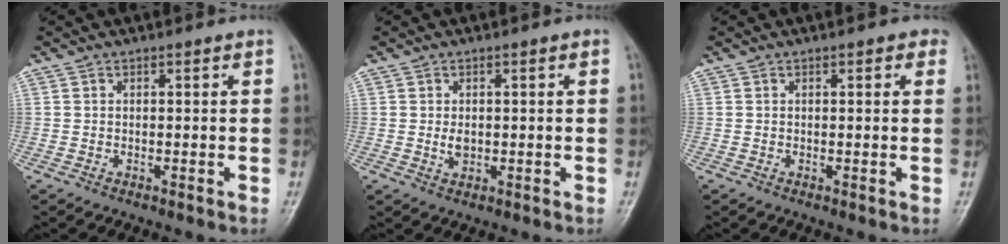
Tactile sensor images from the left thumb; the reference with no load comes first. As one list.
[{"total": 1.9, "force": [0.0, 1.4, 1.4], "torque": [-0.018, -0.002, 0.002]}, {"total": 1.5, "force": [0.7, 0.9, 1.0], "torque": [-0.001, 0.002, 0.004]}]